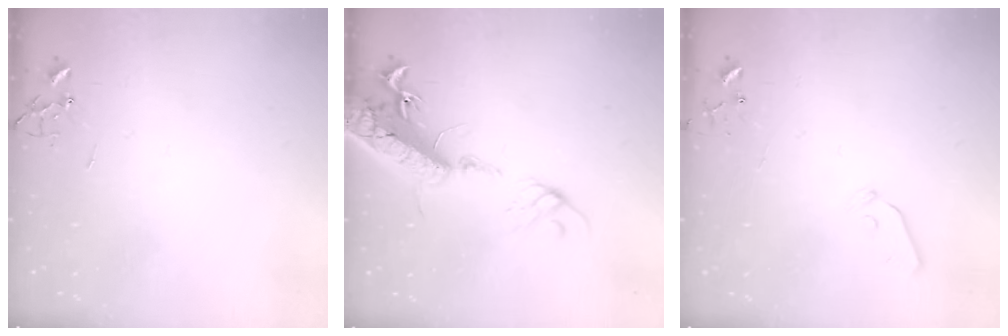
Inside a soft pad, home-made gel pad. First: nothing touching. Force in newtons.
{"total": 22.7, "press": 22.1, "slide": 4.9}
{"total": 4.4, "press": 4.3, "slide": 0.6}